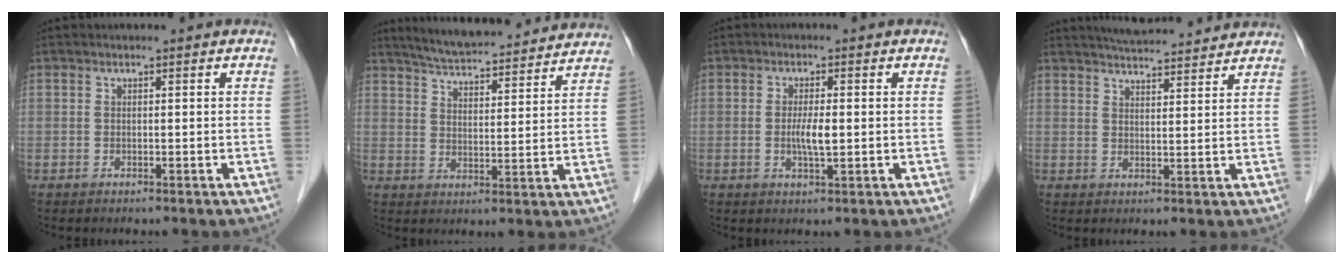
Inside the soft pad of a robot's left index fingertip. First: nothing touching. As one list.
[{"total": 17.7, "force": [16.5, 2.3, 6.3], "torque": [-0.094, 0.023, 0.228]}, {"total": 3.3, "force": [-0.5, 0.5, 3.2], "torque": [-0.067, -0.008, -0.007]}, {"total": 12.2, "force": [11.4, 1.3, 4.3], "torque": [-0.070, 0.017, 0.157]}]